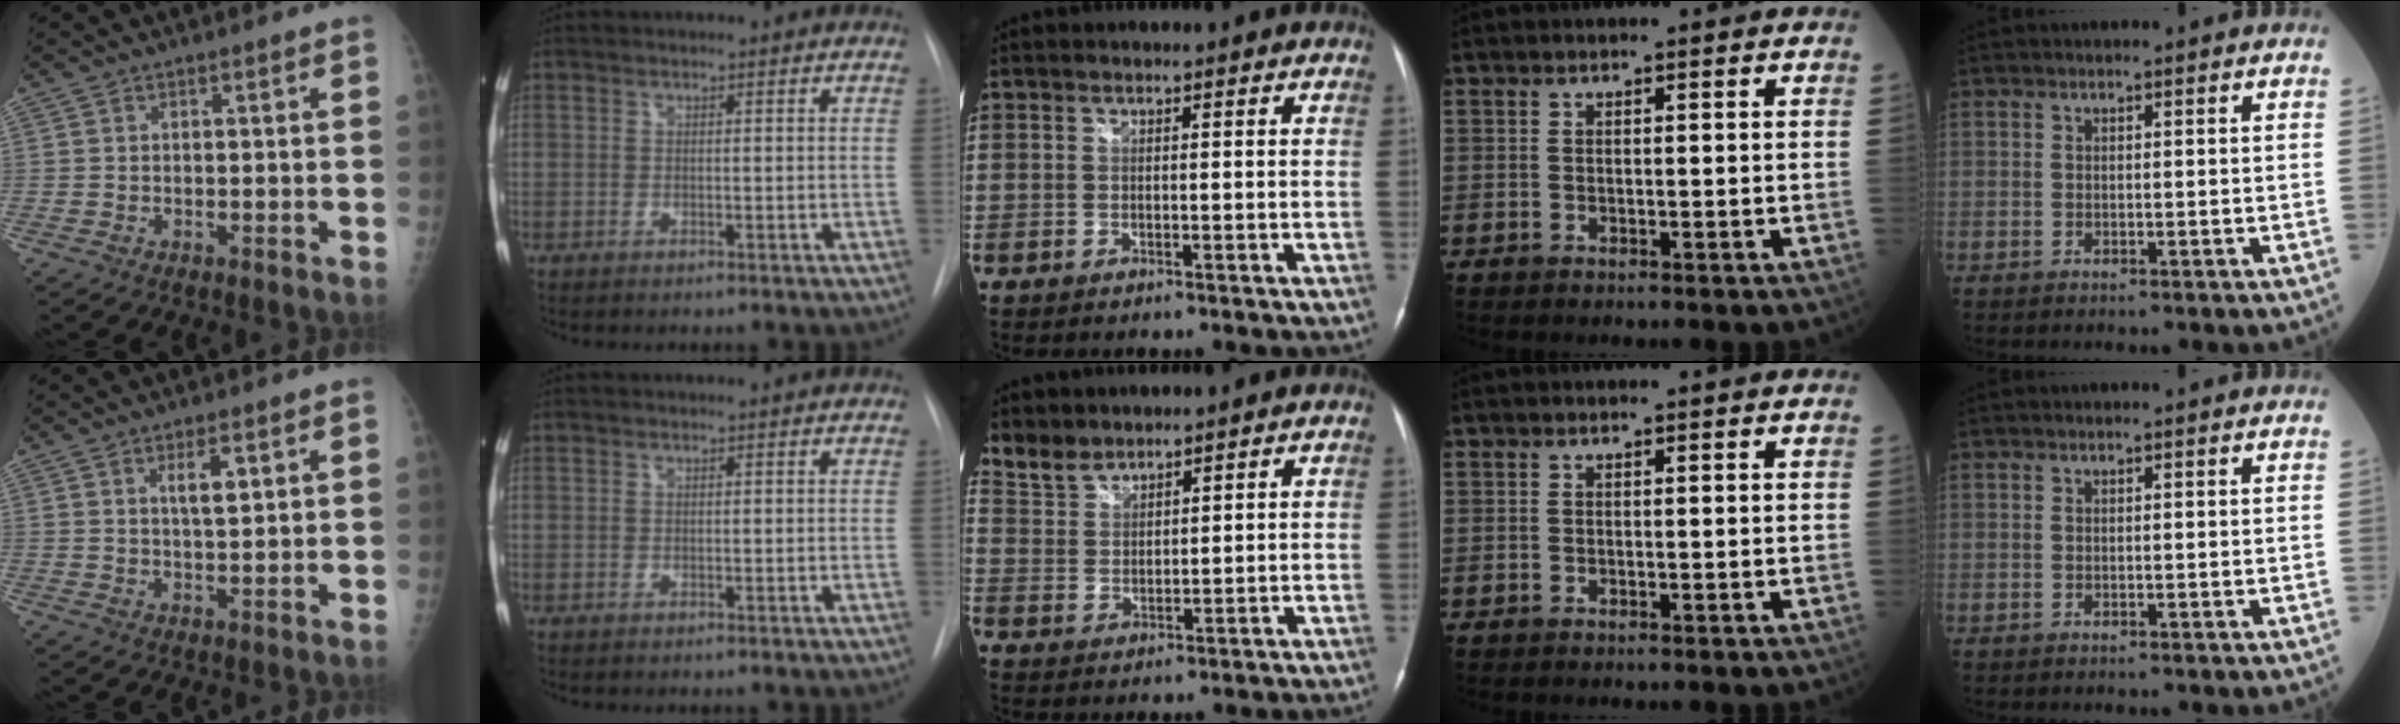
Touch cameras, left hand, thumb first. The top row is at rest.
{"thumb": {"total": 3.9, "force": [1.6, 1.2, 3.3], "torque": [-0.048, -0.008, 0.029]}, "middle": {"total": 4.3, "force": [3.9, 1.7, 0.1], "torque": [-0.002, 0.011, 0.084]}}